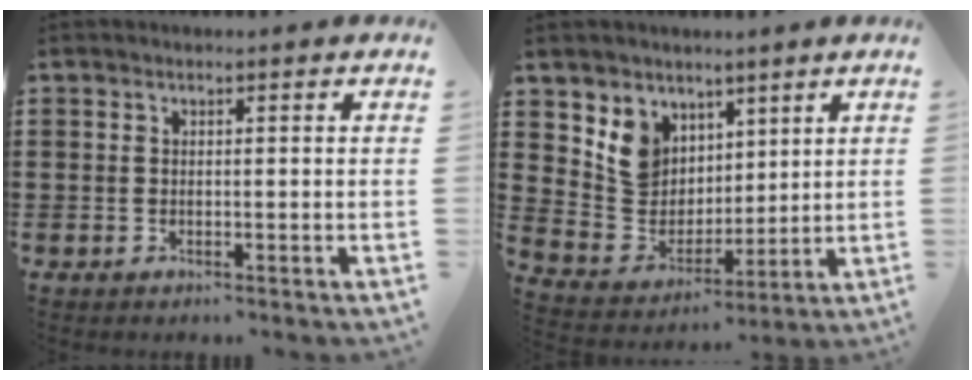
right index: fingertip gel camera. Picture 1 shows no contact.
{"total": 7.9, "force": [4.1, 6.6, 1.2], "torque": [-0.067, -0.017, 0.085]}